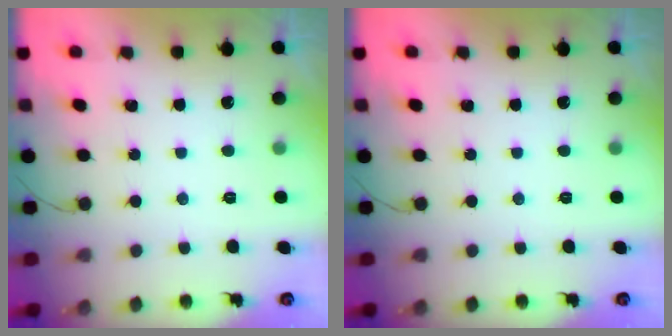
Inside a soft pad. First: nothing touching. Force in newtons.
{"total": 0.0}